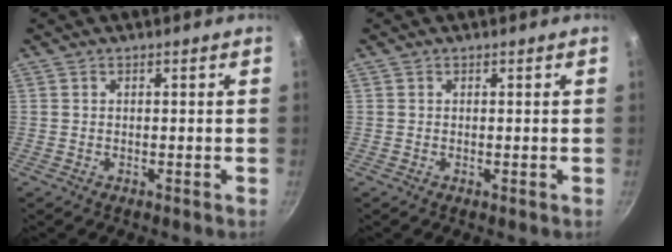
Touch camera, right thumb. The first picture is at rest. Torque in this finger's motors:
{"motor_torque": [-0.52, 0.24, -0.09, 0.19, 0.02]}